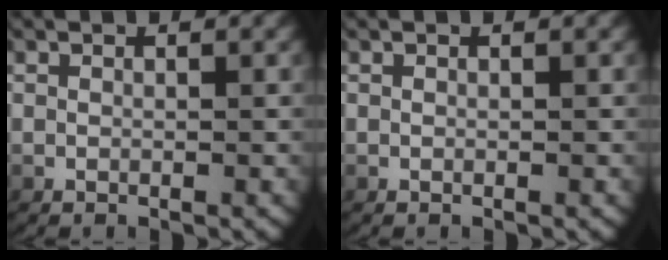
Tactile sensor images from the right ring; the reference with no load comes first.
{"total": 0.0}